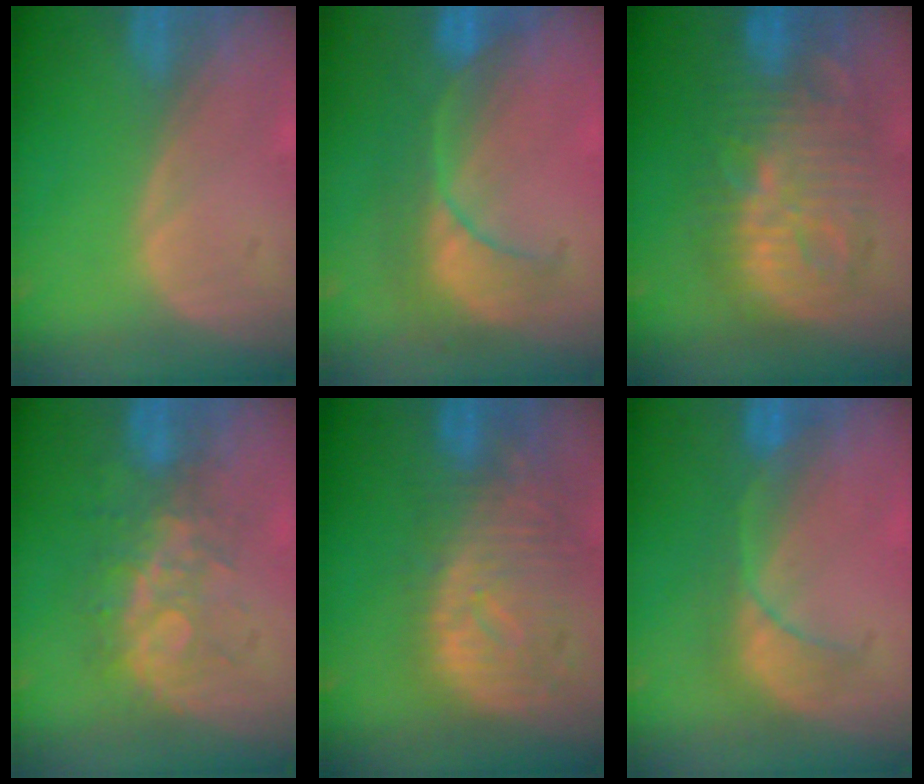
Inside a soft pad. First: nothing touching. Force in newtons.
{"total": 8.1, "press": 7.9, "slide": 1.6}
{"total": 11.1, "press": 11.1, "slide": 0.7}
{"total": 7.7, "press": 7.1, "slide": 3.1}
{"total": 10.9, "press": 9.7, "slide": 4.9}
{"total": 5.5, "press": 5.4, "slide": 0.7}